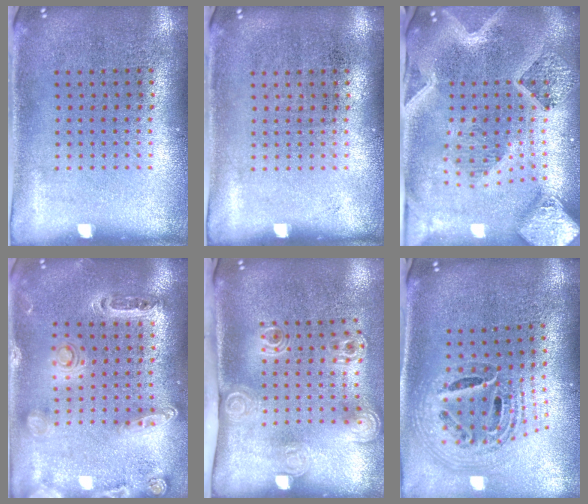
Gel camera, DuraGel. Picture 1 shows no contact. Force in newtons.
{"total": 0.0}
{"total": 4.1, "press": 3.1, "slide": 2.6}
{"total": 1.4, "press": 1.4, "slide": 0.3}
{"total": 2.2, "press": 1.6, "slide": 1.6}
{"total": 1.8, "press": 1.5, "slide": 1.0}